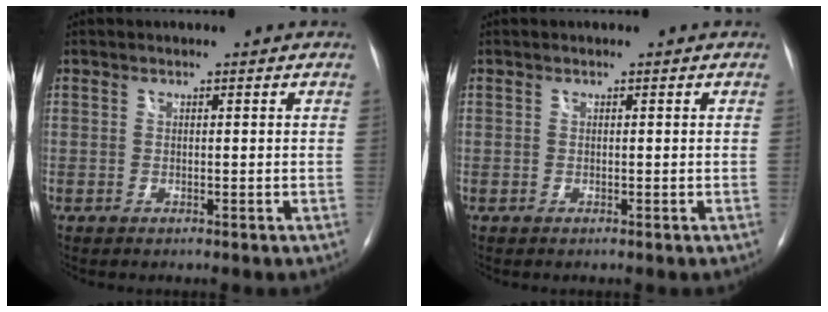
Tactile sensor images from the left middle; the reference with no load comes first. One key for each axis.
{"total": 0.0}